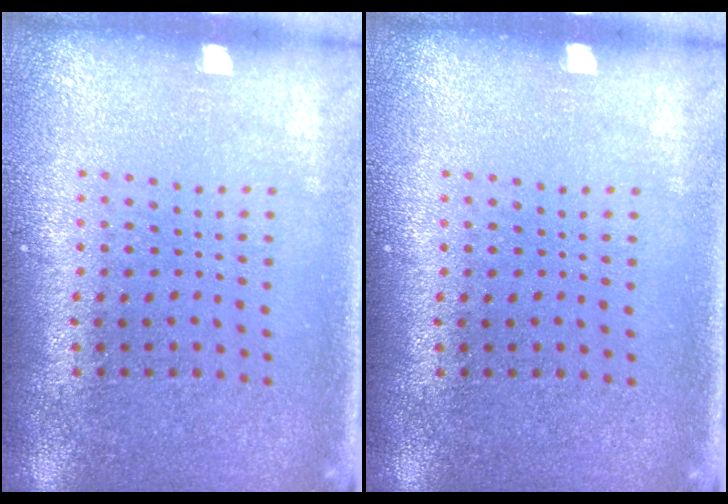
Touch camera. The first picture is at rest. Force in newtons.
{"total": 0.0}